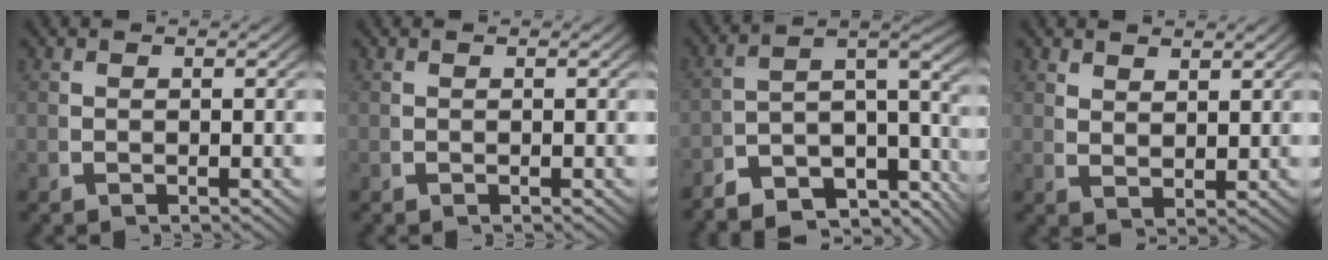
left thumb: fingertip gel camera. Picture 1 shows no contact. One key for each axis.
{"total": 0.0}
{"total": 10.9, "fx": -4.6, "fy": 6.5, "fz": 7.4, "tx": -0.126, "ty": -0.038, "tz": -0.069}
{"total": 2.1, "fx": 1.9, "fy": 0.4, "fz": 0.7, "tx": -0.009, "ty": -0.005, "tz": 0.048}